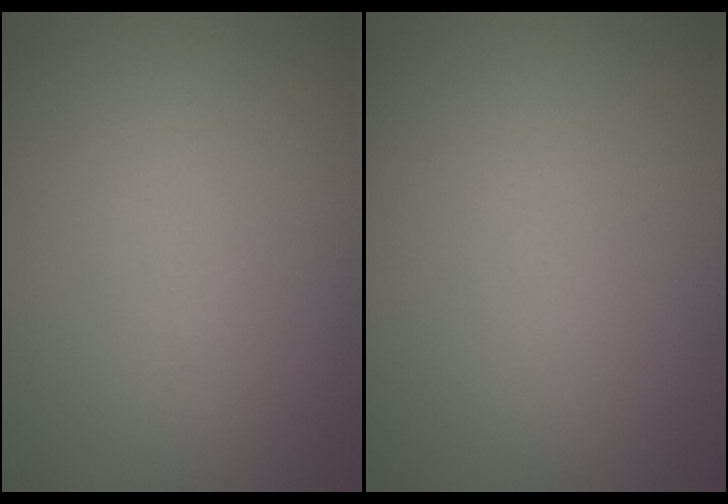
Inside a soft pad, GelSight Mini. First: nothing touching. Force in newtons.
{"total": 0.0}